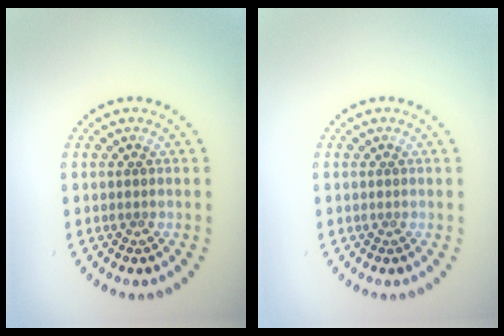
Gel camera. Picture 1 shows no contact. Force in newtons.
{"total": 0.0}